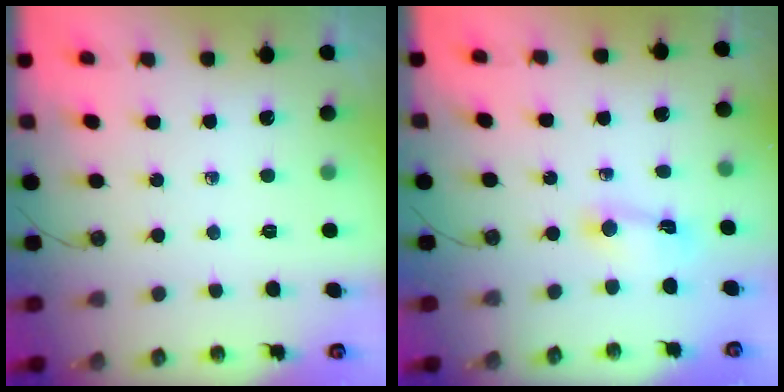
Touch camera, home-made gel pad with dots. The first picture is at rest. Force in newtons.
{"total": 2.4, "press": 2.4, "slide": 0.3}